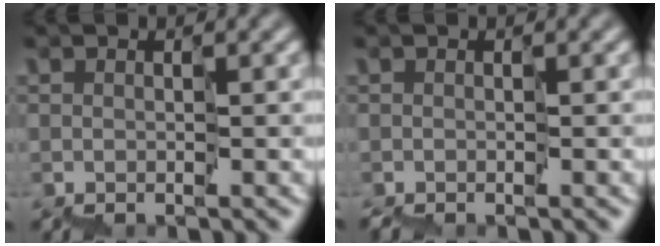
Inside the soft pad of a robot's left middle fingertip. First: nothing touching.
{"total": 1.0, "force": [-1.0, 0.2, 0.2], "torque": [-0.003, -0.003, -0.017]}